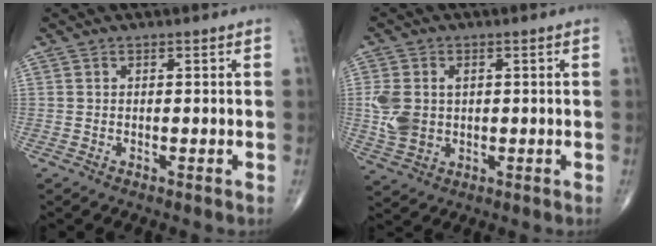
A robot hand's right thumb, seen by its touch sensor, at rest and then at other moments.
{"total": 7.4, "force": [0.6, 5.4, 5.0], "torque": [-0.103, 0.004, 0.020]}